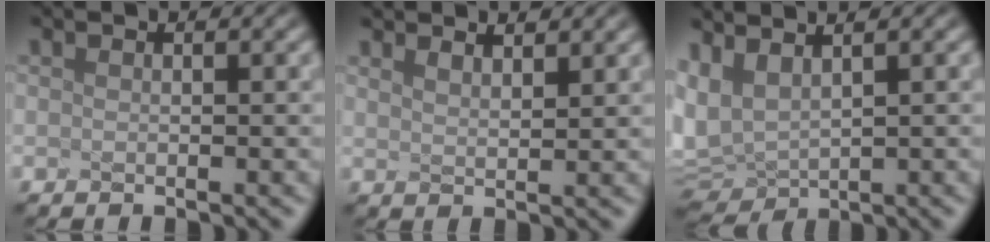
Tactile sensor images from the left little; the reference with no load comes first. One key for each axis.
{"total": 2.0, "fx": 1.8, "fy": 0.2, "fz": 0.8, "tx": -0.010, "ty": 0.013, "tz": 0.033}
{"total": 3.5, "fx": 1.3, "fy": 1.5, "fz": 2.9, "tx": -0.121, "ty": 0.001, "tz": 0.074}